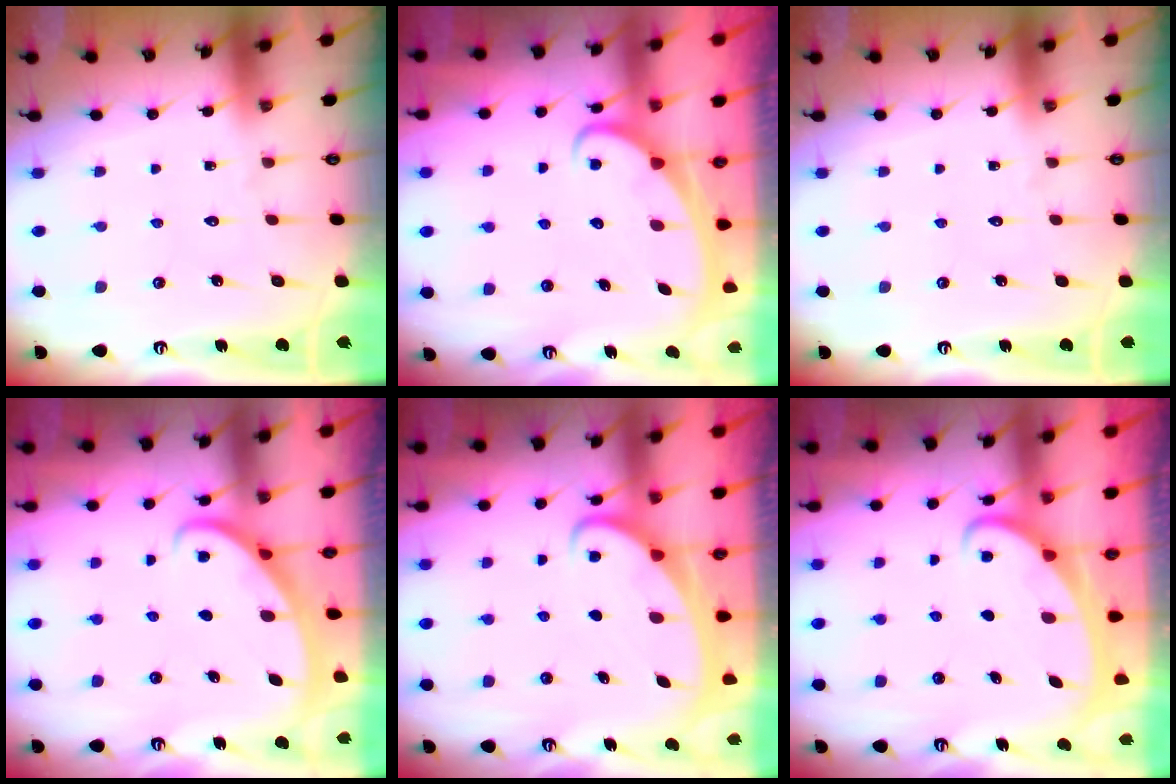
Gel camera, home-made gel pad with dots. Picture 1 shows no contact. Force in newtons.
{"total": 2.5, "press": 2.5, "slide": 0.4}
{"total": 0.0}
{"total": 3.0, "press": 3.0, "slide": 0.1}
{"total": 2.1, "press": 2.1, "slide": 0.3}
{"total": 2.0, "press": 2.0, "slide": 0.4}